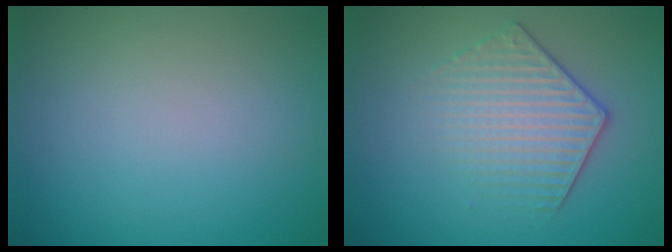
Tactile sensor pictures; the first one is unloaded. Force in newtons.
{"total": 3.9, "press": 3.4, "slide": 1.8}